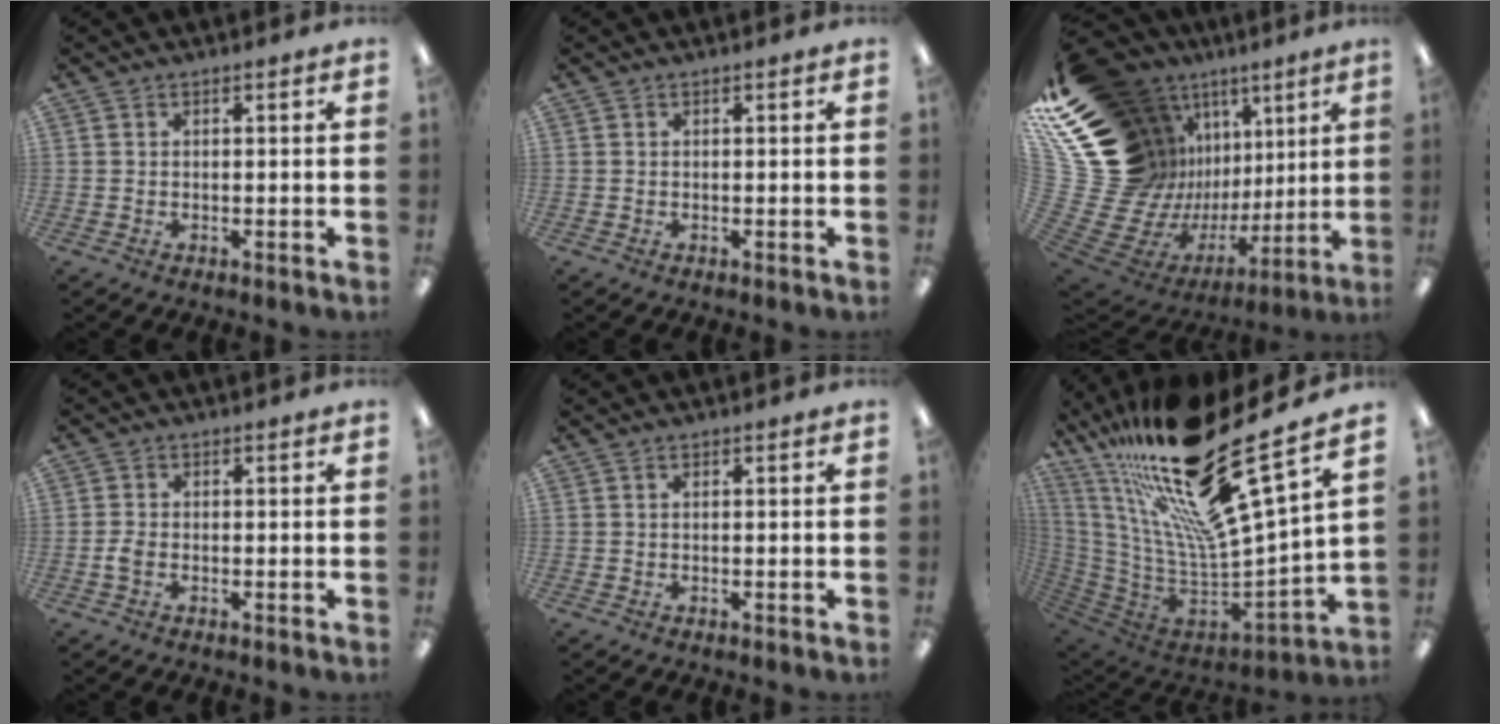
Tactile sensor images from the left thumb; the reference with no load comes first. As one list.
[{"total": 0.0}, {"total": 23.4, "force": [9.6, 16.7, 13.4], "torque": [-0.245, -0.137, 0.251]}, {"total": 2.1, "force": [-0.7, 1.3, 1.4], "torque": [-0.033, 0.001, -0.014]}, {"total": 0.0}, {"total": 28.8, "force": [19.3, 6.5, 20.5], "torque": [-0.337, -0.154, 0.330]}]